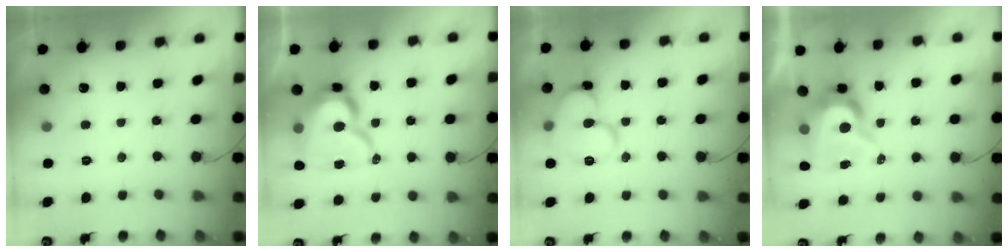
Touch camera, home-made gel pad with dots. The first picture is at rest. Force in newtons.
{"total": 16.1, "press": 16.1, "slide": 1.6}
{"total": 12.5, "press": 12.3, "slide": 1.9}
{"total": 9.9, "press": 9.9, "slide": 0.7}